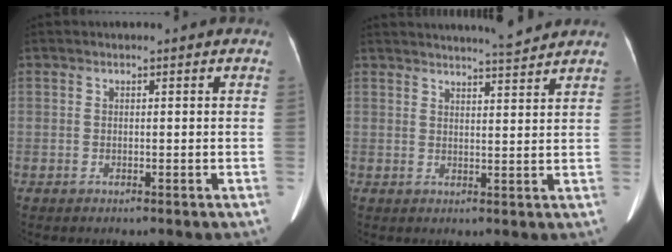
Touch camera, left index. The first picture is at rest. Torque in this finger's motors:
{"motor_torque": [0.77, -1.17, 0.05, 0.08]}